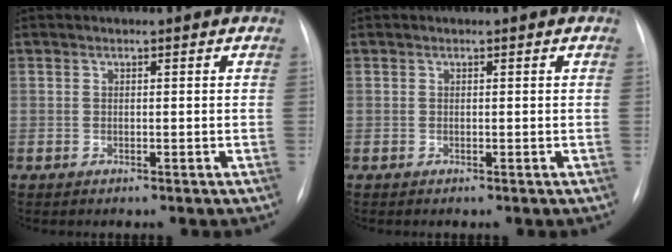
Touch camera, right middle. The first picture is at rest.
{"total": 0.0}